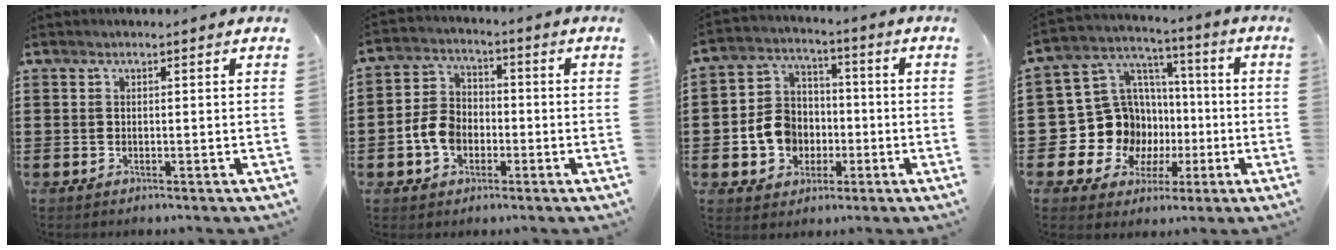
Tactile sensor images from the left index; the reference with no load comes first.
{"total": 6.1, "force": [-2.1, 4.5, 3.4], "torque": [-0.093, 0.006, -0.047]}
{"total": 8.3, "force": [-1.7, 7.4, 3.4], "torque": [-0.107, 0.021, -0.033]}
{"total": 13.1, "force": [-2.3, 12.2, 4.1], "torque": [-0.127, -0.012, -0.026]}